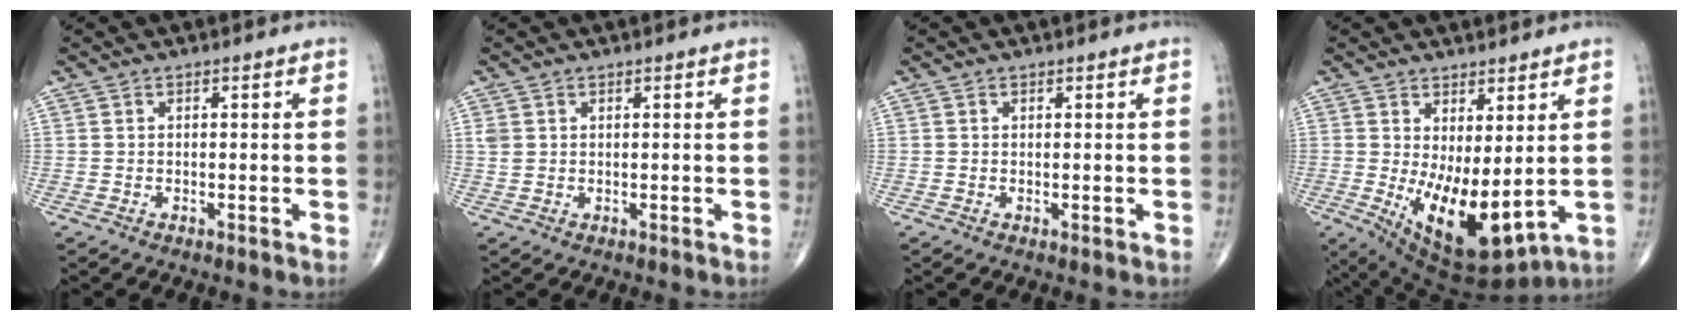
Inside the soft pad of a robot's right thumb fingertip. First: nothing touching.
{"total": 1.6, "force": [0.4, 1.3, 0.8], "torque": [-0.019, 0.004, 0.013]}
{"total": 0.0}
{"total": 12.5, "force": [-0.2, 5.3, 11.3], "torque": [-0.182, -0.030, 0.020]}